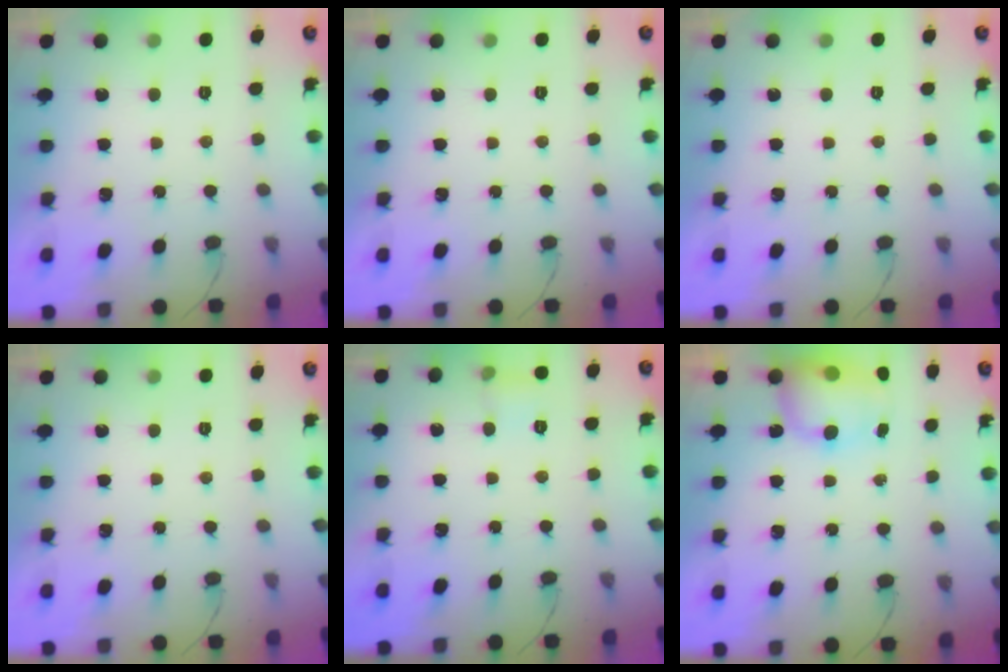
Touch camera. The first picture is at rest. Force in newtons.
{"total": 0.0}
{"total": 0.0}
{"total": 0.0}
{"total": 5.6, "press": 5.2, "slide": 2.0}
{"total": 7.9, "press": 7.9, "slide": 0.9}